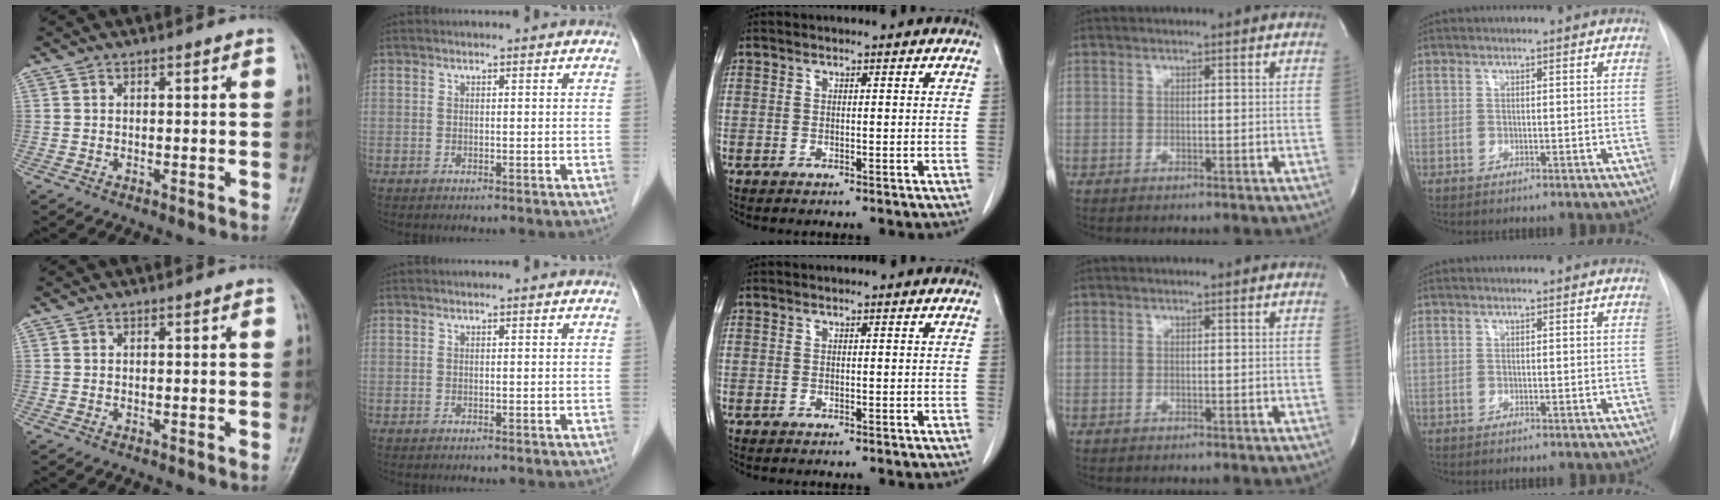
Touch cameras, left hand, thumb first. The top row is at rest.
{}